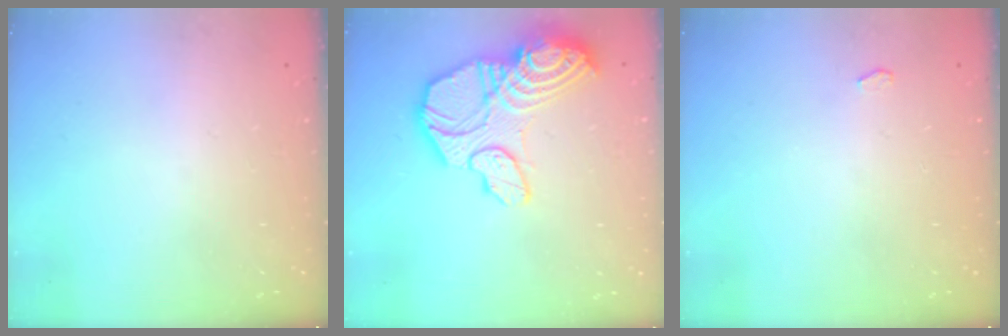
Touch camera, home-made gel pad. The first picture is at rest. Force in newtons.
{"total": 22.7, "press": 22.6, "slide": 2.2}
{"total": 3.6, "press": 3.3, "slide": 1.5}